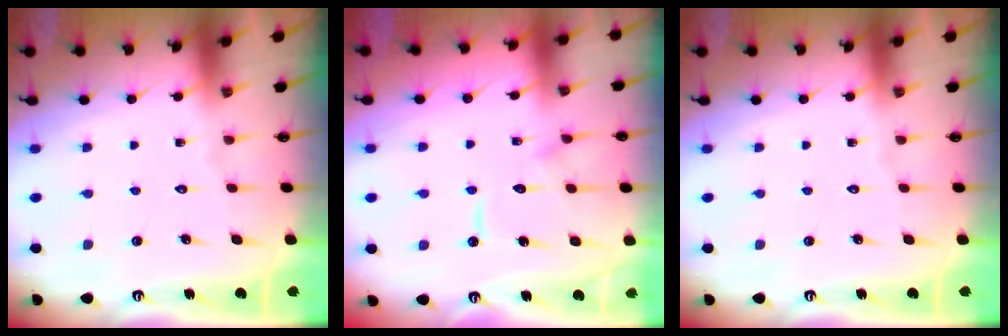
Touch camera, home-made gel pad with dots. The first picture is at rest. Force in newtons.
{"total": 10.3, "press": 10.2, "slide": 0.9}
{"total": 0.0}